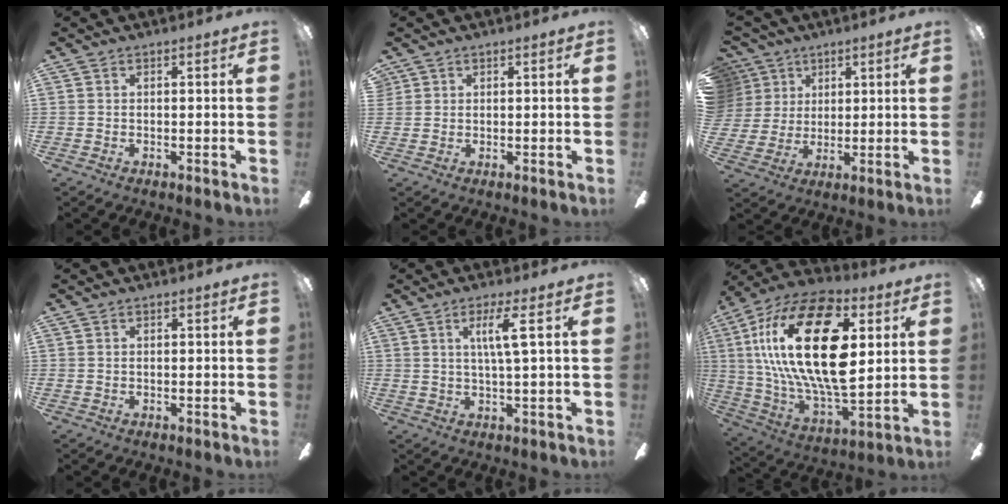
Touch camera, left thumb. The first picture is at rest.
{"total": 1.2, "force": [1.0, 0.7, -0.1], "torque": [0.001, 0.000, 0.019]}
{"total": 7.8, "force": [3.7, 6.9, 0.4], "torque": [-0.030, -0.019, 0.075]}
{"total": 0.0}
{"total": 6.2, "force": [2.3, 0.3, 5.8], "torque": [-0.112, -0.003, 0.032]}
{"total": 30.8, "force": [7.7, 15.1, 25.7], "torque": [-0.530, -0.019, 0.123]}